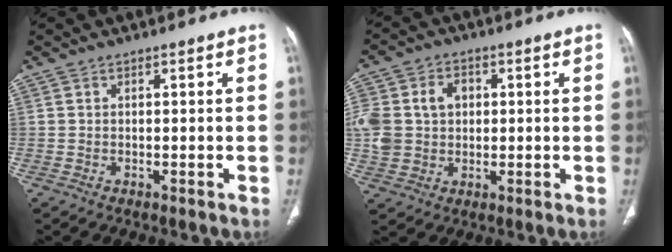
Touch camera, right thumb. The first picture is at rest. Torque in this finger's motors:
{"motor_torque": [0.10, 0.10, 0.39, 0.50, 0.07]}